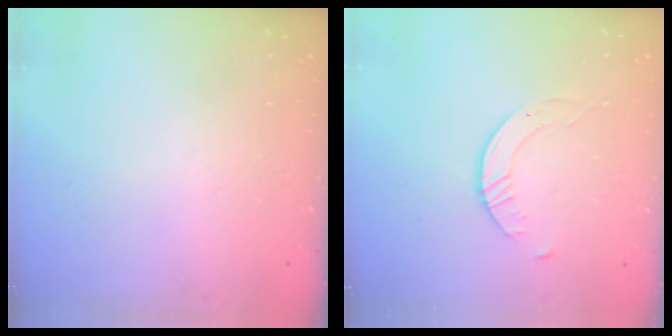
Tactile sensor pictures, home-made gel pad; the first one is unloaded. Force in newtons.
{"total": 2.7, "press": 2.7, "slide": 0.3}